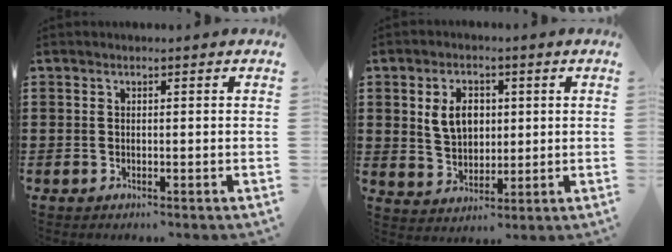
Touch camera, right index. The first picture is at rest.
{"total": 5.8, "force": [1.3, 4.2, 3.8], "torque": [-0.080, 0.012, 0.020]}